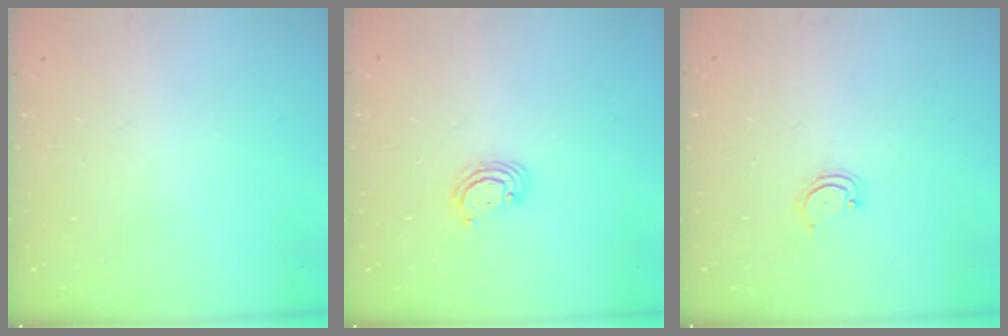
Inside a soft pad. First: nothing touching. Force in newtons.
{"total": 2.9, "press": 2.9, "slide": 0.3}
{"total": 3.6, "press": 3.5, "slide": 0.4}